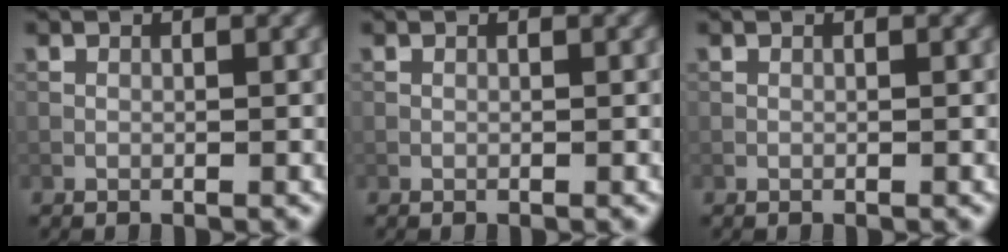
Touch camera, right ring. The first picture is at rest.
{"total": 0.0}
{"total": 0.0}